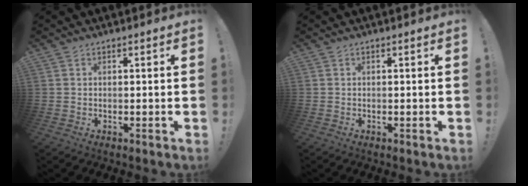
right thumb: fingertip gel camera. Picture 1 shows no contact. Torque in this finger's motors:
{"motor_torque": [0.18, 0.01, 0.16, -0.08, 0.03]}